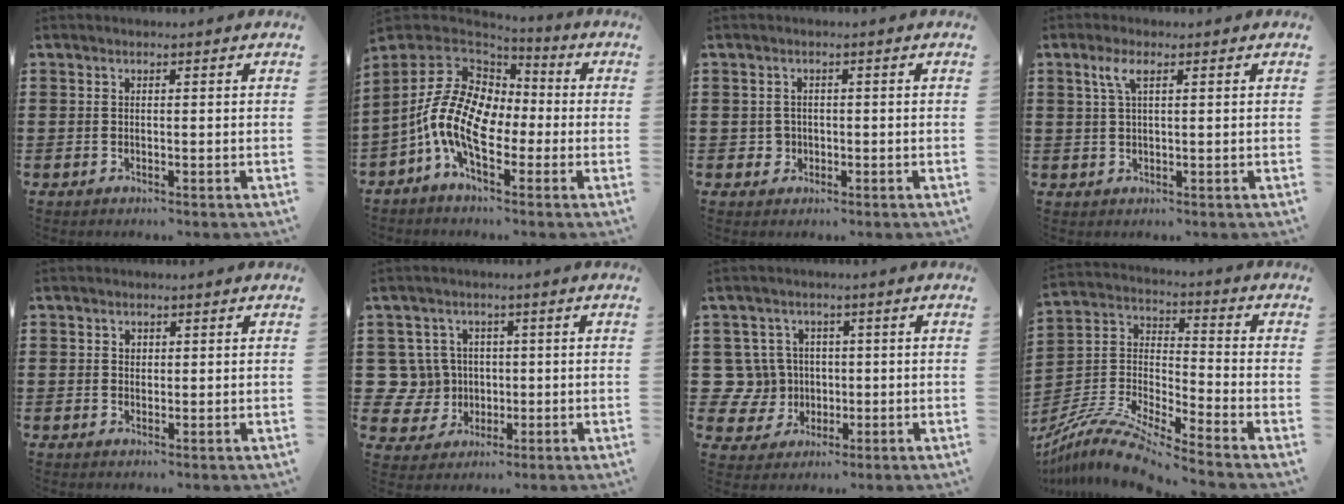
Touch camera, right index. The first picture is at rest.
{"total": 13.7, "force": [-3.6, 7.9, 10.6], "torque": [-0.255, 0.004, -0.078]}
{"total": 1.9, "force": [-0.4, 1.8, 0.3], "torque": [-0.013, 0.007, -0.011]}
{"total": 2.9, "force": [1.2, 0.8, 2.5], "torque": [-0.053, 0.008, 0.019]}
{"total": 1.1, "force": [0.5, 0.9, 0.4], "torque": [-0.010, 0.004, 0.010]}
{"total": 7.0, "force": [0.4, 6.7, 2.0], "torque": [-0.088, 0.011, 0.008]}
{"total": 7.0, "force": [0.3, 6.7, 1.9], "torque": [-0.094, 0.008, 0.004]}
{"total": 9.1, "force": [-8.2, 0.8, 3.8], "torque": [-0.091, -0.003, -0.170]}